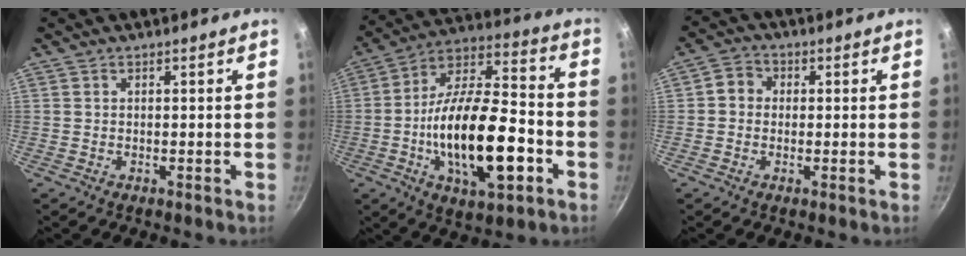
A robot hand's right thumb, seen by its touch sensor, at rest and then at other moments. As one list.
[{"total": 23.2, "force": [-5.9, 9.9, 20.1], "torque": [-0.331, 0.039, -0.102]}, {"total": 4.0, "force": [0.1, 3.6, 1.8], "torque": [-0.015, 0.007, -0.013]}]